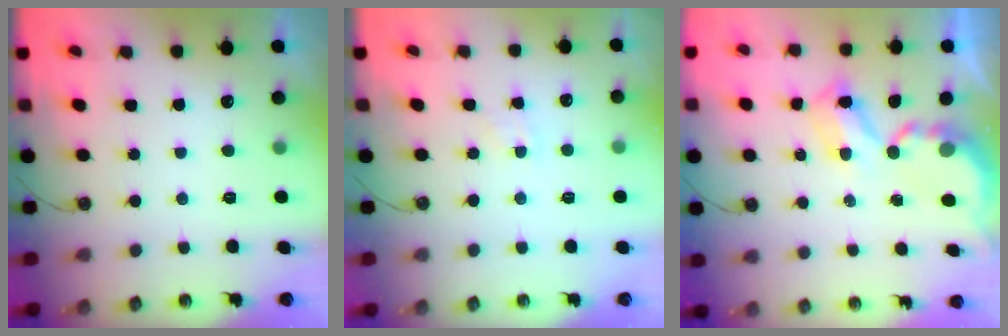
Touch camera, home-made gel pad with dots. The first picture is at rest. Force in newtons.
{"total": 4.9, "press": 4.8, "slide": 0.7}
{"total": 6.3, "press": 6.3, "slide": 0.5}